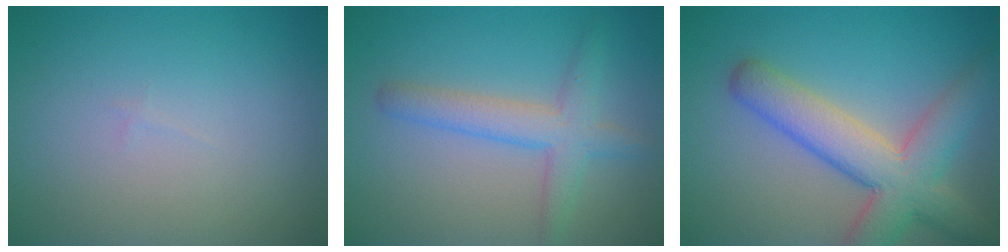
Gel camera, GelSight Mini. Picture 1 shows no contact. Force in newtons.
{"total": 3.7, "press": 3.7, "slide": 0.1}
{"total": 7.3, "press": 7.3, "slide": 0.5}